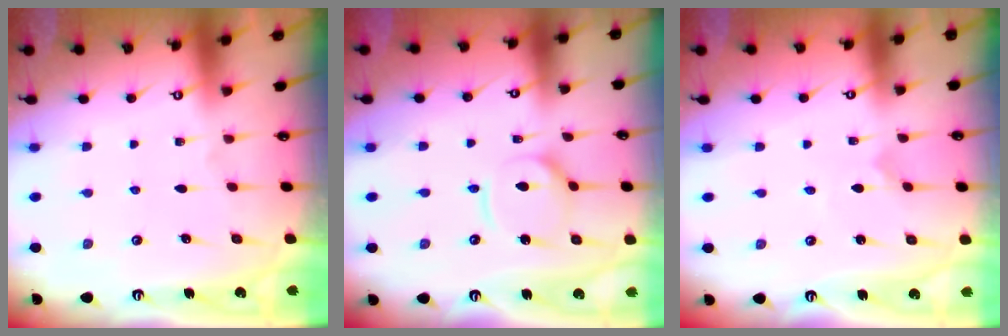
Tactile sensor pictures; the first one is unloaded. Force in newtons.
{"total": 9.1, "press": 9.0, "slide": 1.0}
{"total": 0.0}